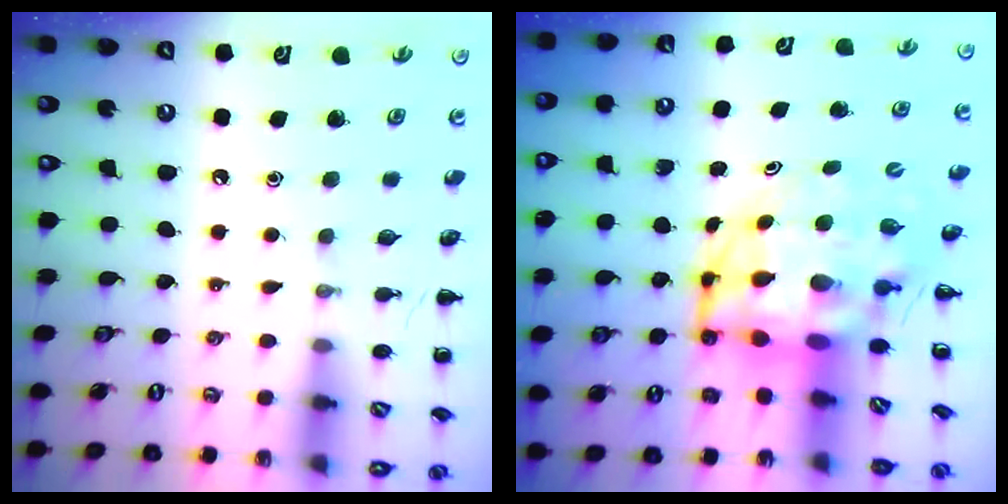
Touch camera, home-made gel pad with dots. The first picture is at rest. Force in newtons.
{"total": 7.4, "press": 7.1, "slide": 2.1}